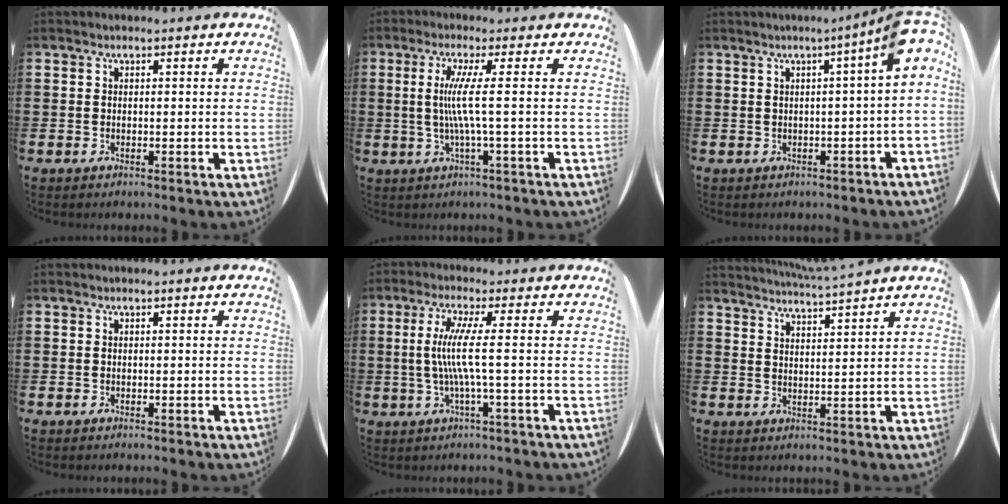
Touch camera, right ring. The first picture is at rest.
{"total": 5.4, "force": [-0.1, -0.8, 5.4], "torque": [-0.117, -0.015, -0.013]}
{"total": 3.1, "force": [0.6, -0.4, 3.1], "torque": [-0.046, -0.016, -0.003]}
{"total": 0.0}
{"total": 6.2, "force": [-0.5, -0.4, 6.2], "torque": [-0.138, -0.013, -0.022]}
{"total": 3.6, "force": [3.4, -1.2, 0.0], "torque": [-0.007, -0.024, 0.060]}